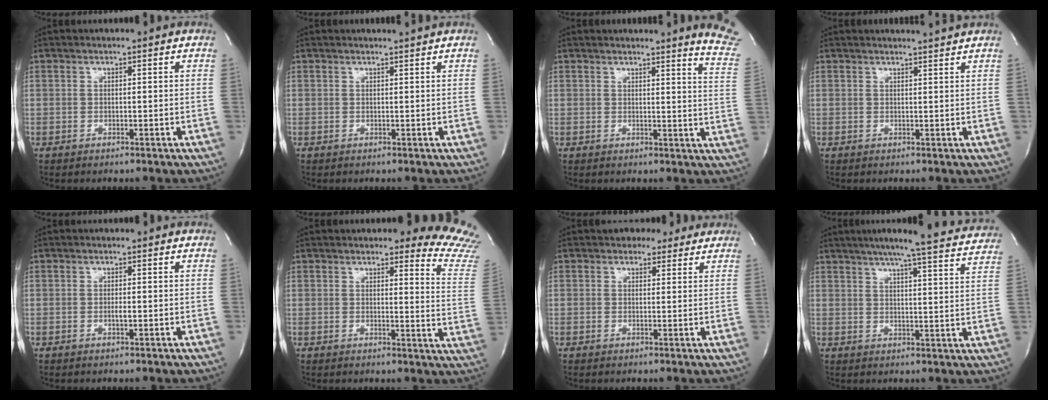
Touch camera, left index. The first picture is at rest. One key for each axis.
{"total": 1.3, "fx": 1.2, "fy": -0.5, "fz": 0.1, "tx": -0.008, "ty": -0.008, "tz": 0.018}
{"total": 9.1, "fx": 8.8, "fy": -0.8, "fz": 2.1, "tx": -0.013, "ty": -0.089, "tz": 0.068}
{"total": 2.9, "fx": 2.8, "fy": -0.8, "fz": 0.5, "tx": -0.009, "ty": -0.005, "tz": 0.033}
{"total": 0.8, "fx": -0.2, "fy": 0.1, "fz": 0.7, "tx": -0.015, "ty": -0.001, "tz": -0.004}
{"total": 11.6, "fx": 11.2, "fy": 0.9, "fz": 2.6, "tx": 0.001, "ty": -0.104, "tz": 0.085}
{"total": 3.7, "fx": 3.0, "fy": 2.3, "fz": 0.4, "tx": 0.003, "ty": 0.009, "tz": 0.030}
{"total": 20.3, "fx": 18.4, "fy": 1.1, "fz": 8.4, "tx": -0.125, "ty": -0.023, "tz": 0.217}